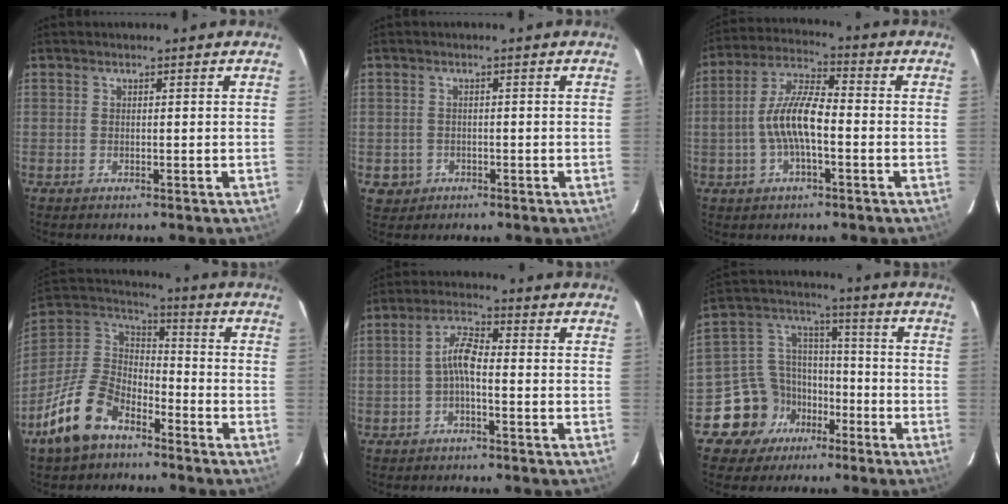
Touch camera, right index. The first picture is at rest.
{"total": 3.2, "force": [-0.9, 3.0, 0.5], "torque": [-0.018, 0.005, -0.007]}
{"total": 9.9, "force": [-1.9, 3.3, 9.2], "torque": [-0.189, 0.011, -0.037]}
{"total": 15.2, "force": [-9.5, 8.2, 8.7], "torque": [-0.190, 0.013, -0.176]}
{"total": 4.4, "force": [-1.5, 1.3, 3.9], "torque": [-0.083, 0.015, -0.031]}
{"total": 11.6, "force": [-6.7, 9.2, 2.4], "torque": [-0.065, 0.054, -0.107]}